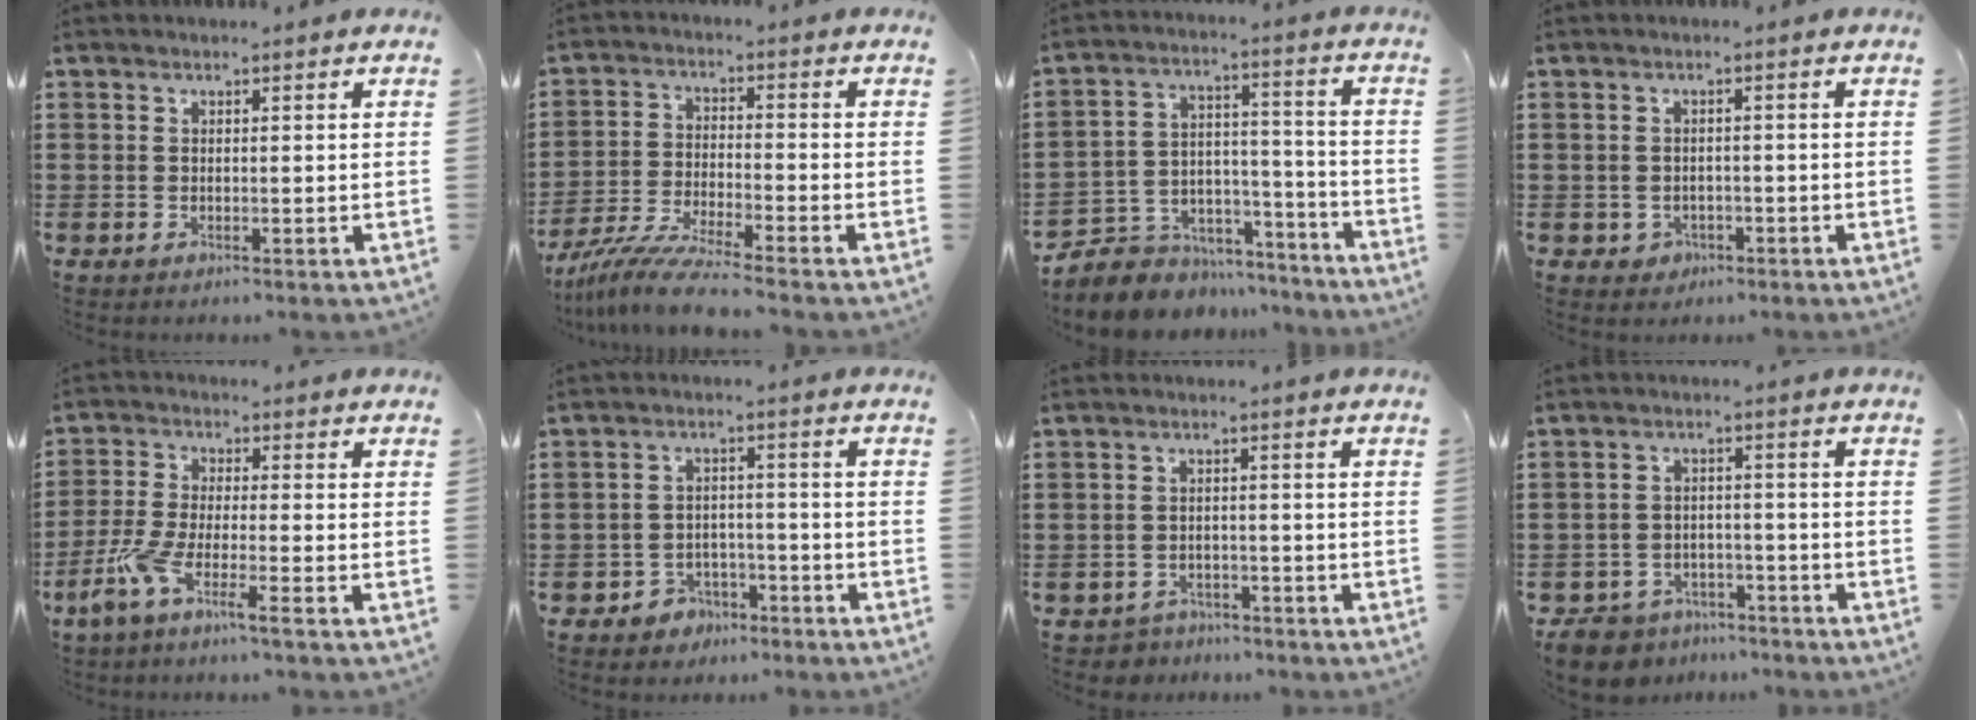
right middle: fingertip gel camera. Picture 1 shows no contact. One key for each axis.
{"total": 7.5, "fx": -6.7, "fy": -0.3, "fz": 3.3, "tx": -0.072, "ty": -0.011, "tz": -0.131}
{"total": 5.9, "fx": -4.9, "fy": 3.4, "fz": -0.2, "tx": -0.017, "ty": 0.006, "tz": -0.096}
{"total": 1.5, "fx": -0.9, "fy": 1.1, "fz": 0.2, "tx": -0.012, "ty": -0.002, "tz": -0.021}
{"total": 6.2, "fx": -4.1, "fy": 0.2, "fz": 4.6, "tx": -0.118, "ty": -0.018, "tz": -0.084}
{"total": 3.4, "fx": -3.0, "fy": 1.5, "fz": 0.2, "tx": -0.013, "ty": 0.004, "tz": -0.063}
{"total": 2.7, "fx": -2.6, "fy": 0.7, "fz": -0.3, "tx": -0.005, "ty": -0.002, "tz": -0.058}
{"total": 5.9, "fx": -5.6, "fy": 1.6, "fz": 0.8, "tx": -0.038, "ty": 0.007, "tz": -0.118}